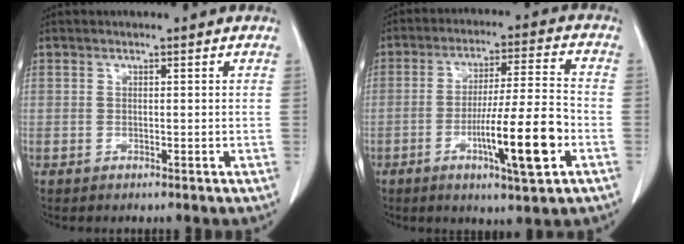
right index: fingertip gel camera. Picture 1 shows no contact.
{"total": 12.5, "force": [-4.4, 0.5, 11.7], "torque": [-0.195, -0.004, -0.068]}